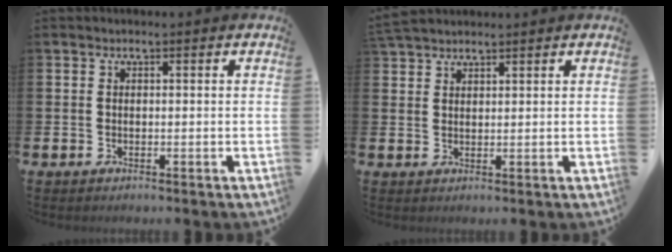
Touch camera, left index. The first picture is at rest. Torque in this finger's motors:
{"motor_torque": [0.42, -0.72, 0.52, 0.21]}